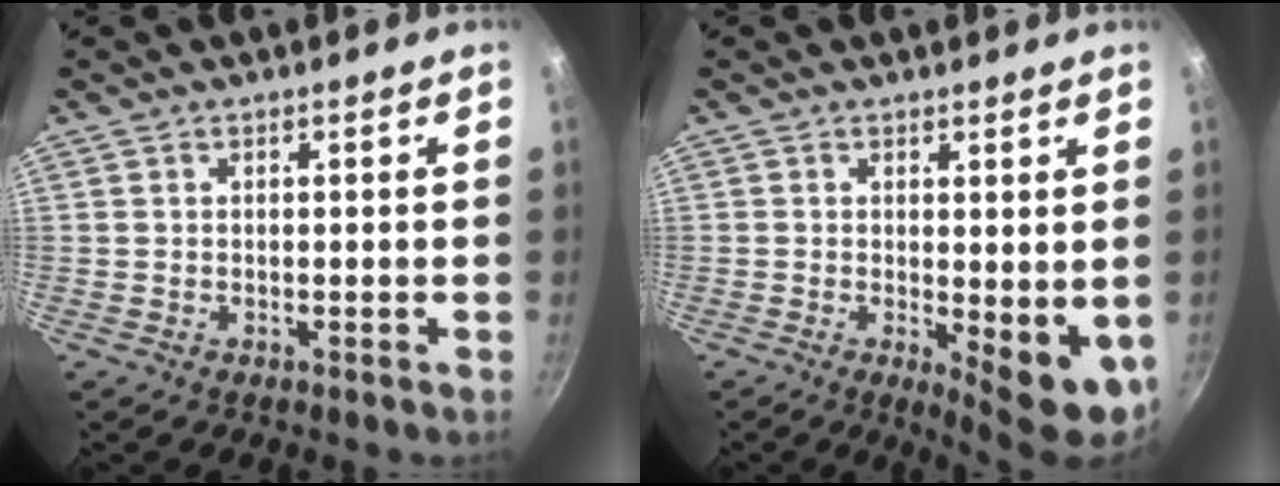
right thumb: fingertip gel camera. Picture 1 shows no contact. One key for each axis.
{"total": 8.2, "fx": -0.4, "fy": 3.1, "fz": 7.6, "tx": -0.085, "ty": -0.012, "tz": 0.003}